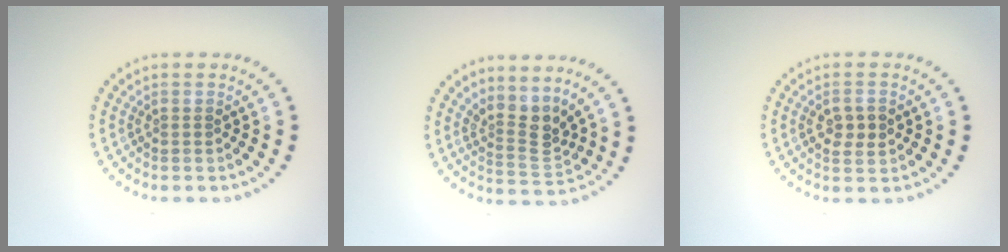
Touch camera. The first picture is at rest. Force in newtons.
{"total": 3.0, "press": 2.0, "slide": 2.2}
{"total": 2.4, "press": 2.4, "slide": 0.2}